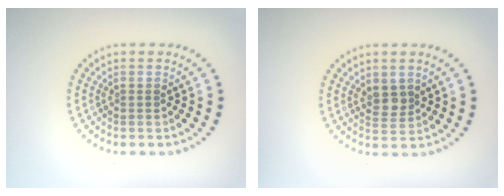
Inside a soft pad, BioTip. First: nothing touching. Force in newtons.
{"total": 1.9, "press": 1.8, "slide": 0.7}